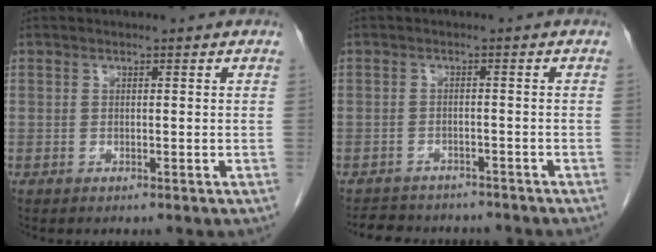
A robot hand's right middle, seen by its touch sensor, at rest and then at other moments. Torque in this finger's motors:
{"motor_torque": [0.03, -0.03, 0.00, 0.02]}